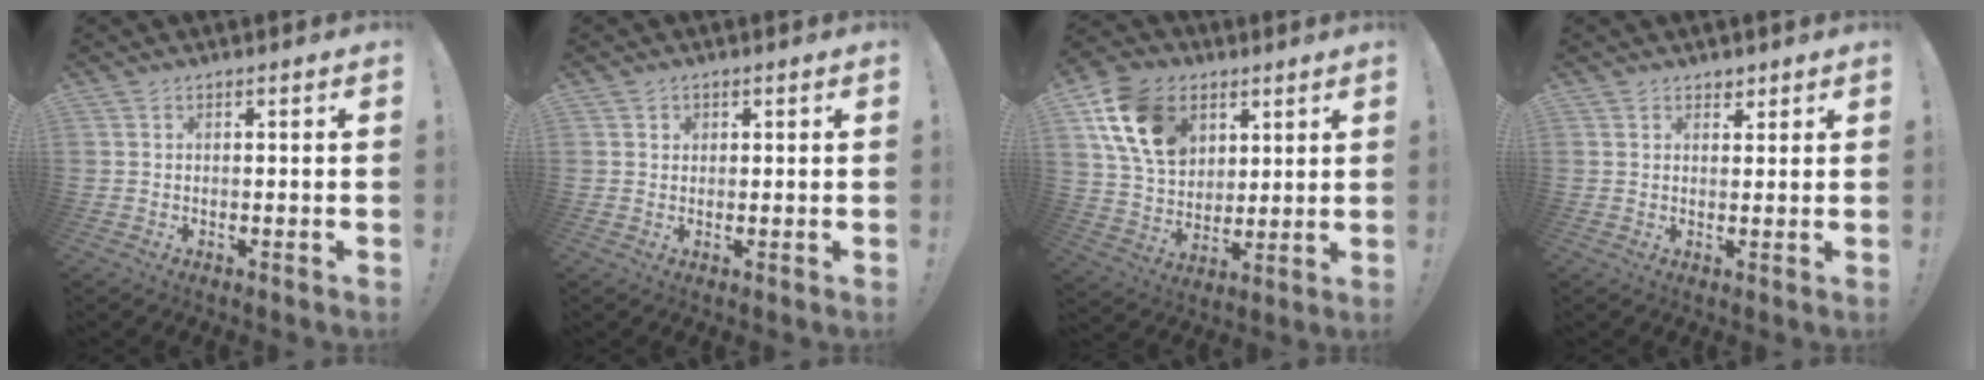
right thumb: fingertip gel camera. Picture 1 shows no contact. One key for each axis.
{"total": 1.4, "fx": 0.6, "fy": 1.2, "fz": 0.3, "tx": 0.004, "ty": -0.003, "tz": 0.009}
{"total": 17.8, "fx": 7.7, "fy": 12.8, "fz": 9.7, "tx": -0.168, "ty": -0.027, "tz": 0.151}
{"total": 2.2, "fx": 1.7, "fy": 1.4, "fz": 0.4, "tx": 0.009, "ty": -0.011, "tz": 0.028}